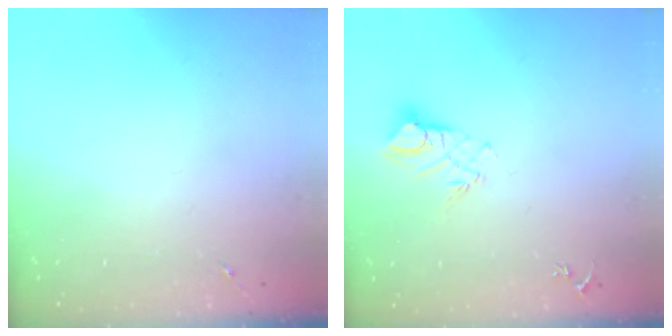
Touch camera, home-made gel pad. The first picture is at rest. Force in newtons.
{"total": 7.9, "press": 7.8, "slide": 0.8}